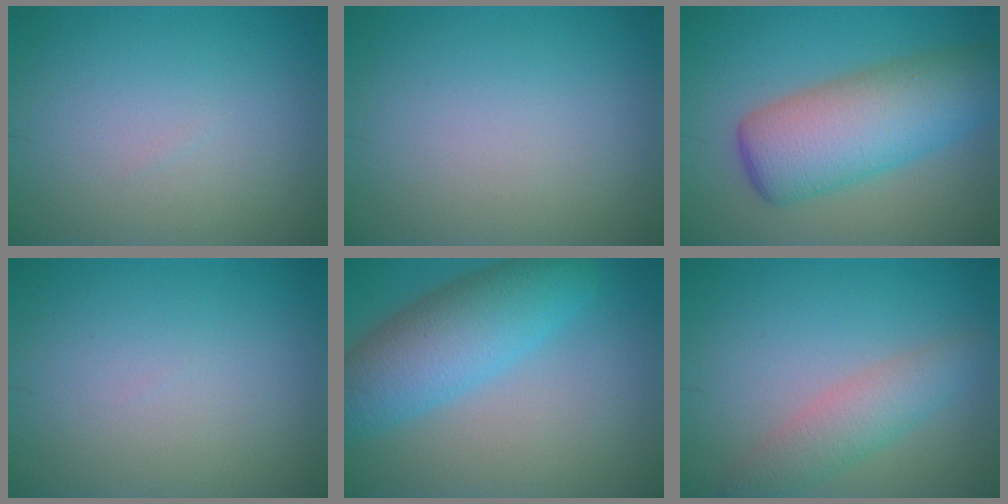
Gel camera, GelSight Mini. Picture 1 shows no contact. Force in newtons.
{"total": 0.0}
{"total": 8.7, "press": 8.7, "slide": 0.2}
{"total": 0.0}
{"total": 7.6, "press": 7.6, "slide": 0.2}
{"total": 3.3, "press": 3.3, "slide": 0.2}